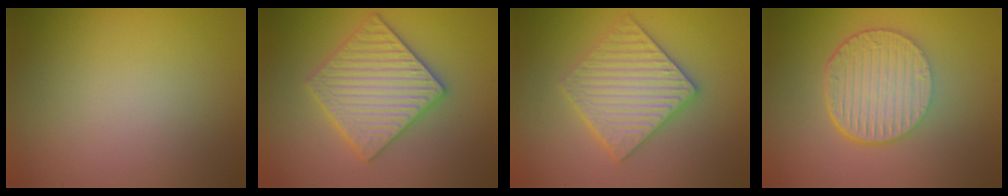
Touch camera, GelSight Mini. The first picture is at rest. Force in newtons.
{"total": 5.8, "press": 5.7, "slide": 1.1}
{"total": 5.7, "press": 5.6, "slide": 1.1}
{"total": 6.7, "press": 4.6, "slide": 4.9}